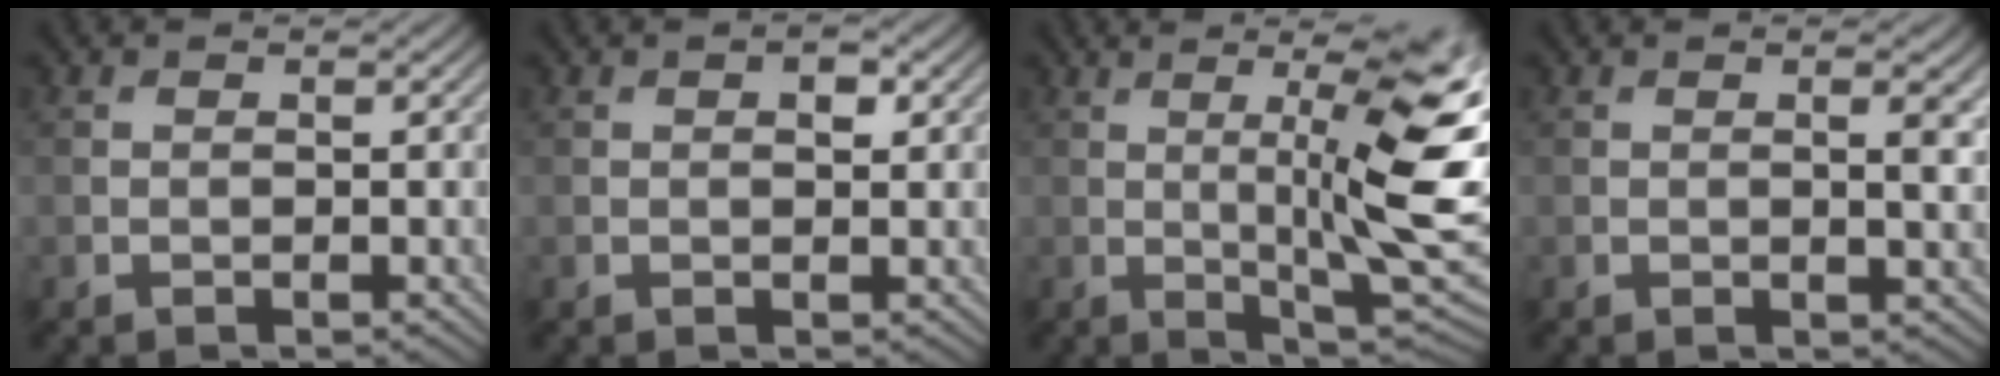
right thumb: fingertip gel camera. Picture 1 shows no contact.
{"total": 1.4, "force": [0.5, 0.7, 1.1], "torque": [-0.015, -0.001, 0.007]}
{"total": 14.7, "force": [2.0, 3.1, 14.3], "torque": [-0.183, 0.016, 0.040]}
{"total": 2.7, "force": [0.6, 0.5, 2.5], "torque": [-0.041, 0.001, 0.009]}